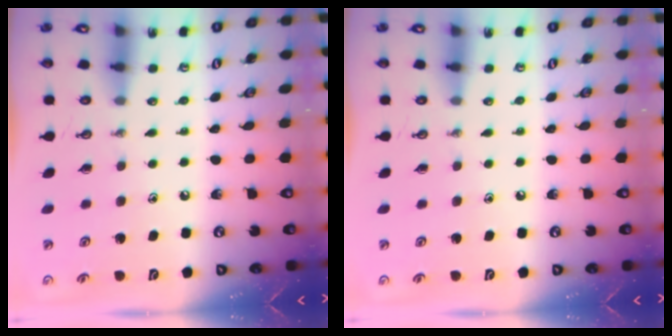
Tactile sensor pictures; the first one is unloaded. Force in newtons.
{"total": 0.0}